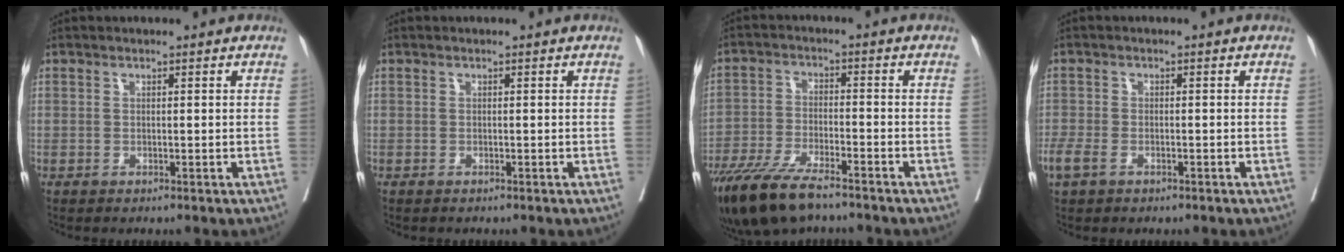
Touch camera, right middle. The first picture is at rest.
{"total": 0.0}
{"total": 11.3, "force": [-8.9, 2.7, 6.6], "torque": [-0.115, -0.028, -0.155]}
{"total": 3.7, "force": [-2.2, 2.0, 2.3], "torque": [-0.055, -0.007, -0.035]}